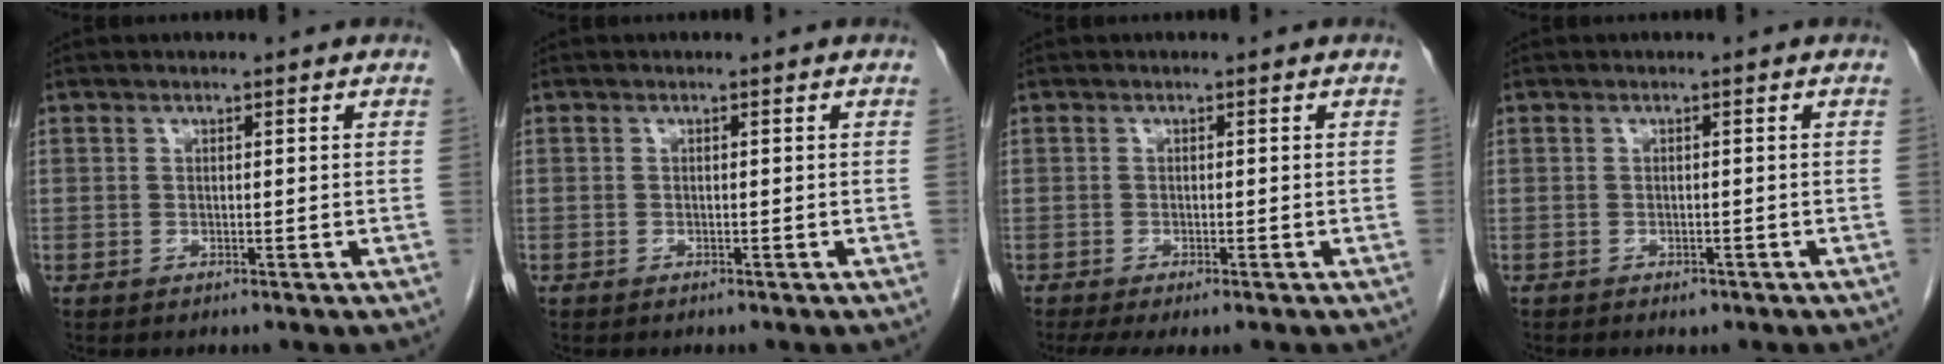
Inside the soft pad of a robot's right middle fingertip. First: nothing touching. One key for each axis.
{"total": 0.0}
{"total": 5.7, "fx": -4.4, "fy": 1.2, "fz": 3.5, "tx": -0.052, "ty": -0.016, "tz": -0.068}
{"total": 1.1, "fx": -0.8, "fy": 0.7, "fz": 0.4, "tx": -0.010, "ty": 0.002, "tz": -0.006}